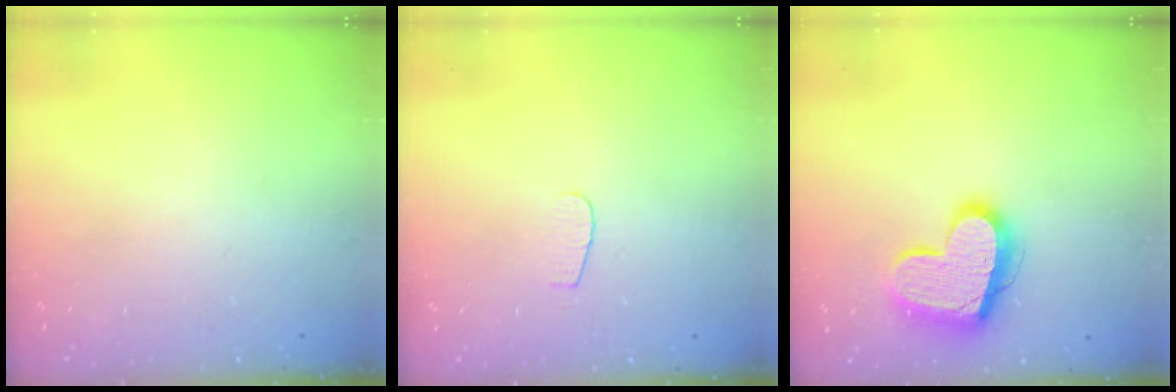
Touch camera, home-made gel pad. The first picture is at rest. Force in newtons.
{"total": 3.5, "press": 3.5, "slide": 0.3}
{"total": 17.0, "press": 16.9, "slide": 1.4}